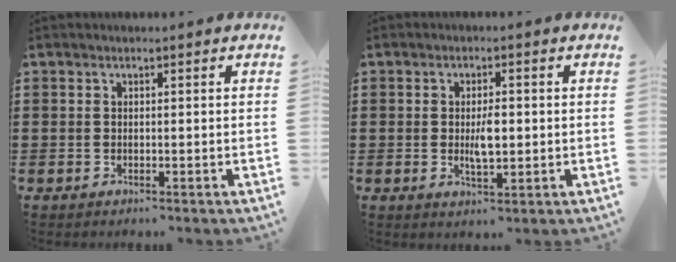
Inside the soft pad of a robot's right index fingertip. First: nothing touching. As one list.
[{"total": 3.8, "force": [-0.1, 1.5, 3.6], "torque": [-0.065, 0.003, -0.003]}]